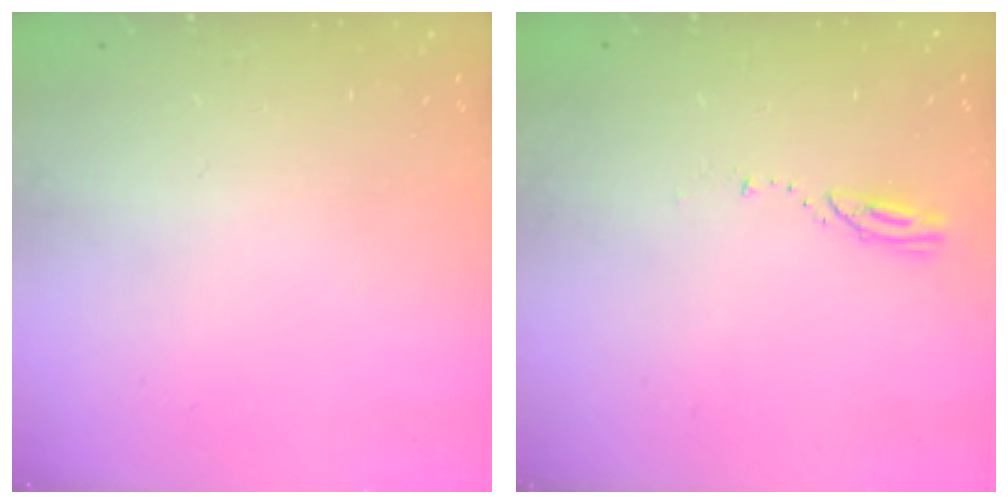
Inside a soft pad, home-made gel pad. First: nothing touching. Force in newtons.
{"total": 3.3, "press": 3.3, "slide": 0.3}